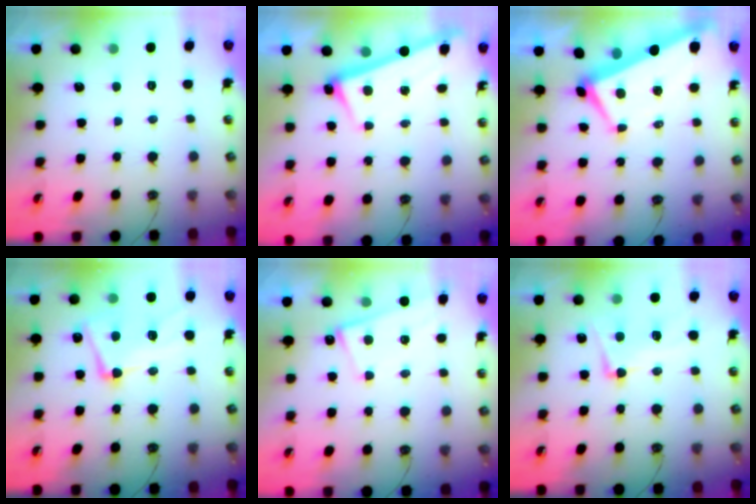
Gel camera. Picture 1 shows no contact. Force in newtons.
{"total": 2.5, "press": 2.4, "slide": 0.5}
{"total": 2.1, "press": 1.9, "slide": 0.9}
{"total": 7.9, "press": 7.8, "slide": 1.1}
{"total": 4.1, "press": 4.1, "slide": 0.5}
{"total": 5.1, "press": 4.8, "slide": 1.7}